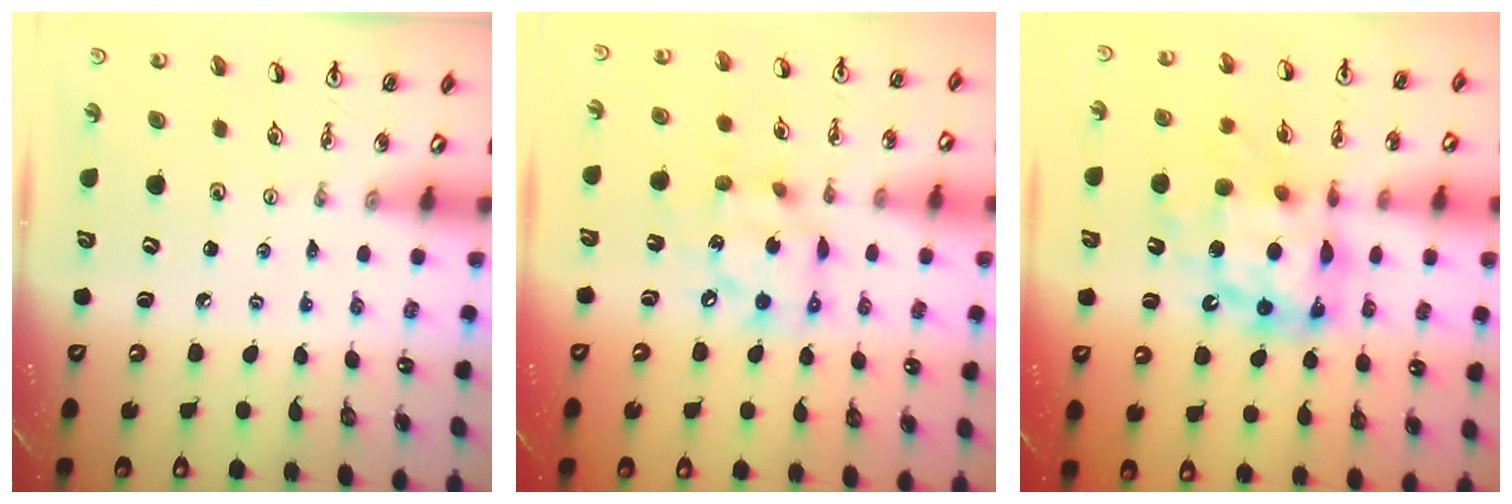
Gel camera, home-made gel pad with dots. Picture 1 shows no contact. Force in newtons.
{"total": 12.5, "press": 12.5, "slide": 0.9}
{"total": 14.7, "press": 14.7, "slide": 1.3}